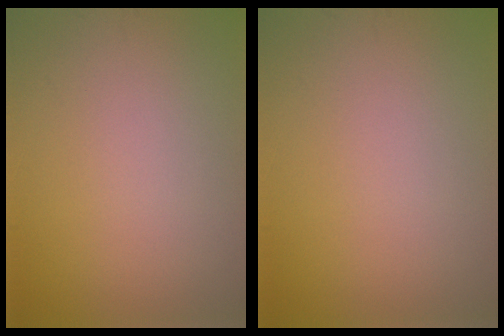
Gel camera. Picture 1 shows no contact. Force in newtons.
{"total": 0.0}